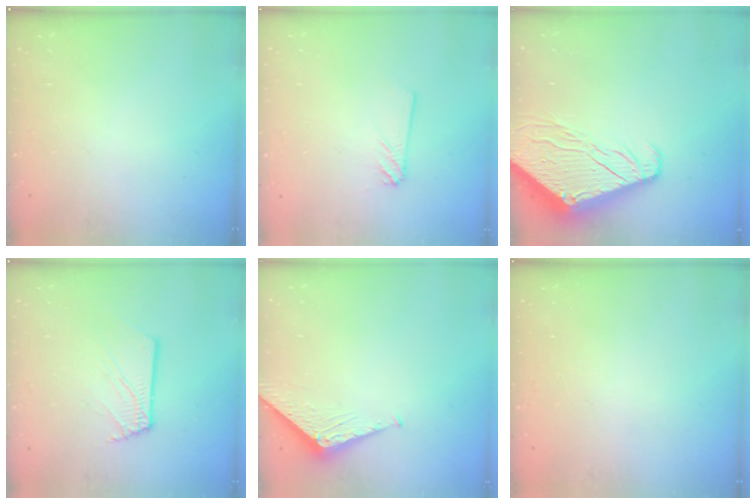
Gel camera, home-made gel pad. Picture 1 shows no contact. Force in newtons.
{"total": 2.4, "press": 2.4, "slide": 0.2}
{"total": 10.5, "press": 10.4, "slide": 1.2}
{"total": 2.6, "press": 2.6, "slide": 0.3}
{"total": 4.1, "press": 4.1, "slide": 0.4}
{"total": 0.0}